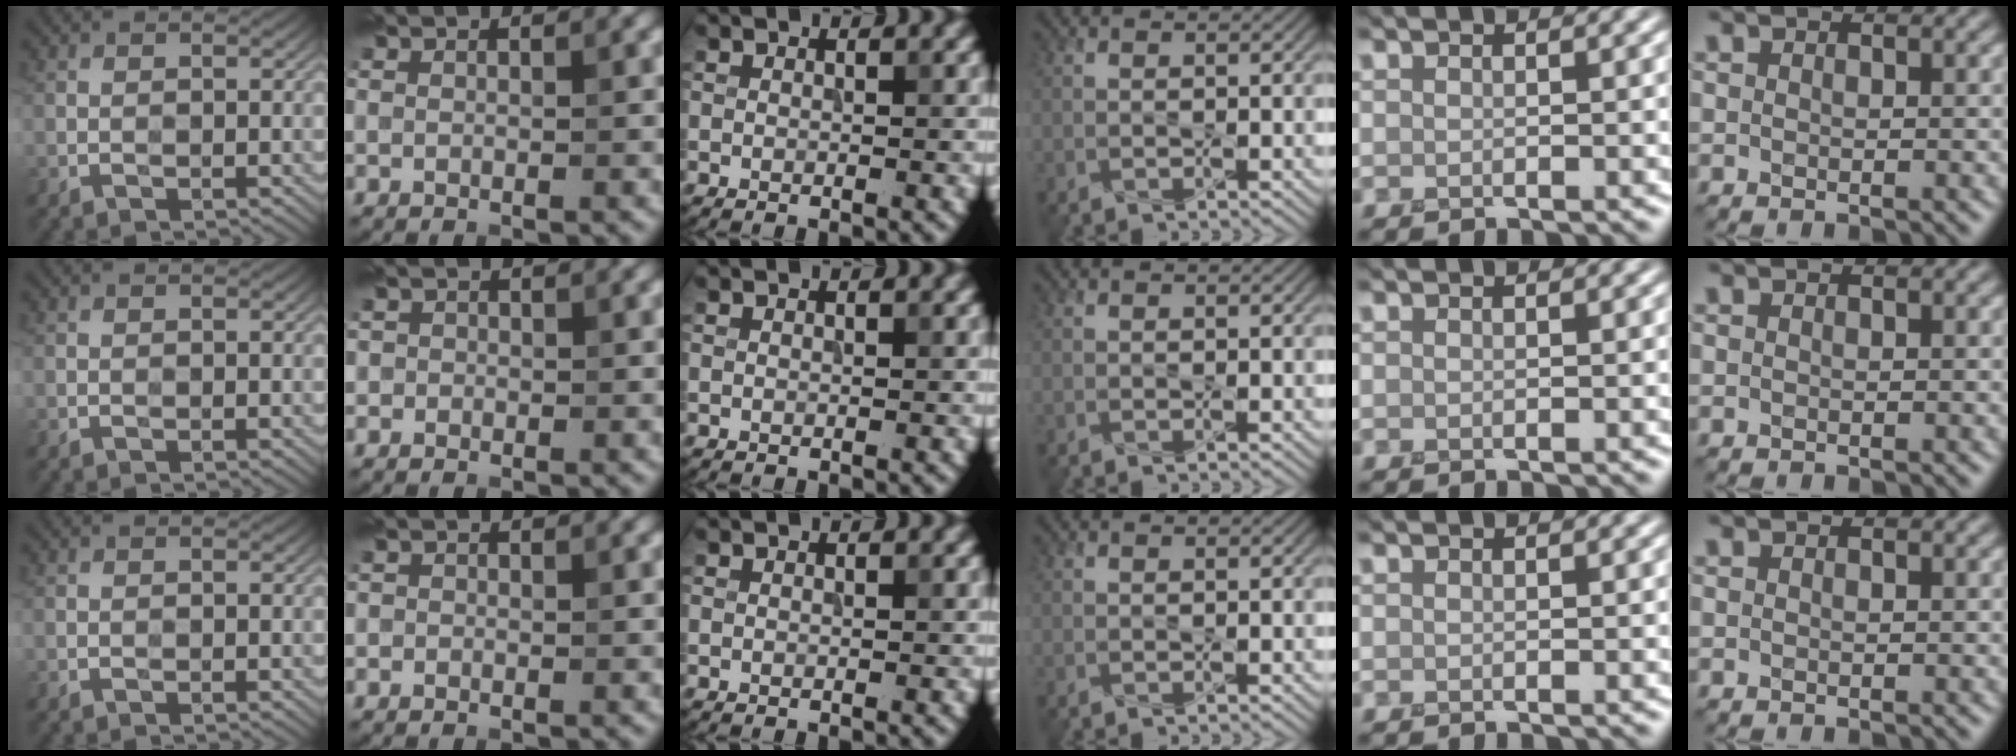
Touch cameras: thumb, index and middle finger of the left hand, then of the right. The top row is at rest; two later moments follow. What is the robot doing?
{"motion": "press", "object": "sticky note"}